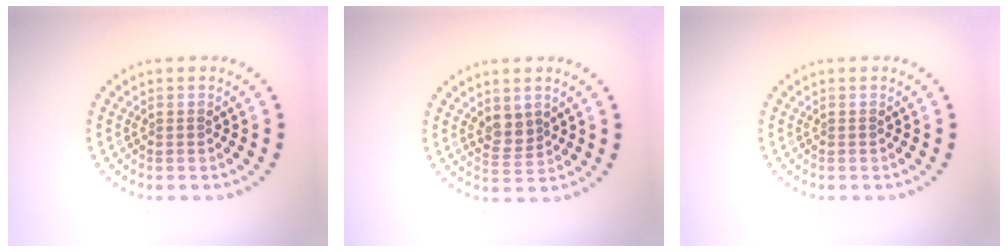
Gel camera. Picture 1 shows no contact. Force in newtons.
{"total": 2.0, "press": 1.8, "slide": 0.9}
{"total": 0.0}